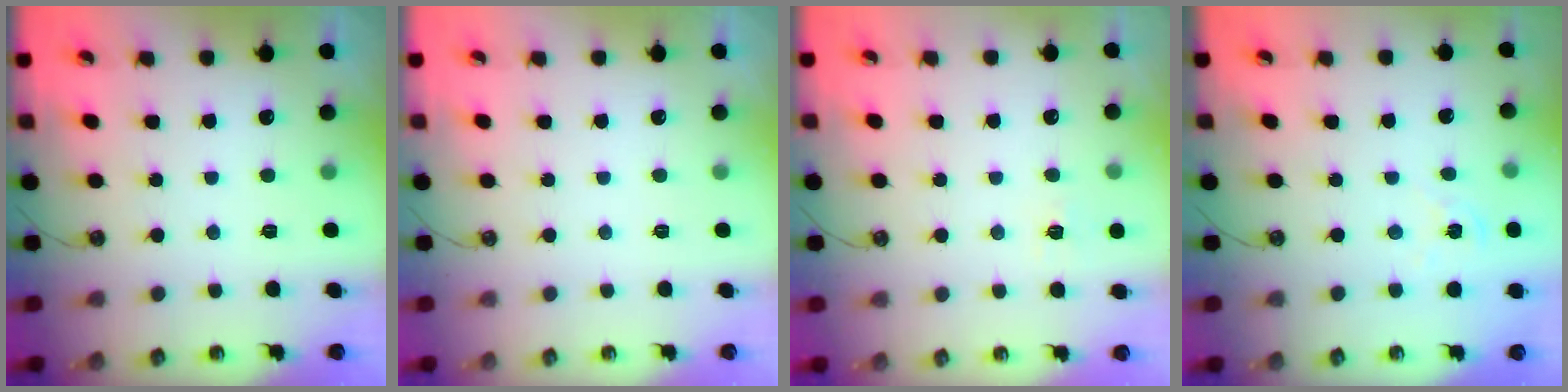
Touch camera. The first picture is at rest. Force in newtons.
{"total": 0.0}
{"total": 5.3, "press": 5.2, "slide": 0.5}
{"total": 2.2, "press": 2.2, "slide": 0.3}